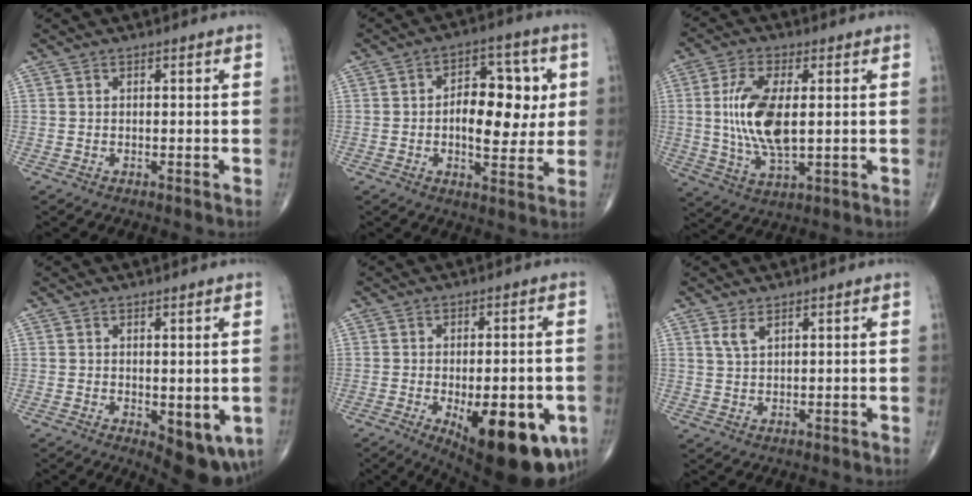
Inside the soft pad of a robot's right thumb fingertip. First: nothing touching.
{"total": 13.1, "force": [0.8, 7.2, 10.9], "torque": [-0.121, 0.013, 0.010]}
{"total": 12.8, "force": [1.0, 5.6, 11.5], "torque": [-0.234, -0.011, 0.025]}
{"total": 8.8, "force": [-2.3, 3.9, 7.6], "torque": [-0.073, -0.010, -0.020]}
{"total": 20.4, "force": [-7.0, 8.2, 17.3], "torque": [-0.187, -0.005, -0.076]}
{"total": 2.3, "force": [1.4, 0.9, 1.6], "torque": [-0.034, -0.003, 0.035]}